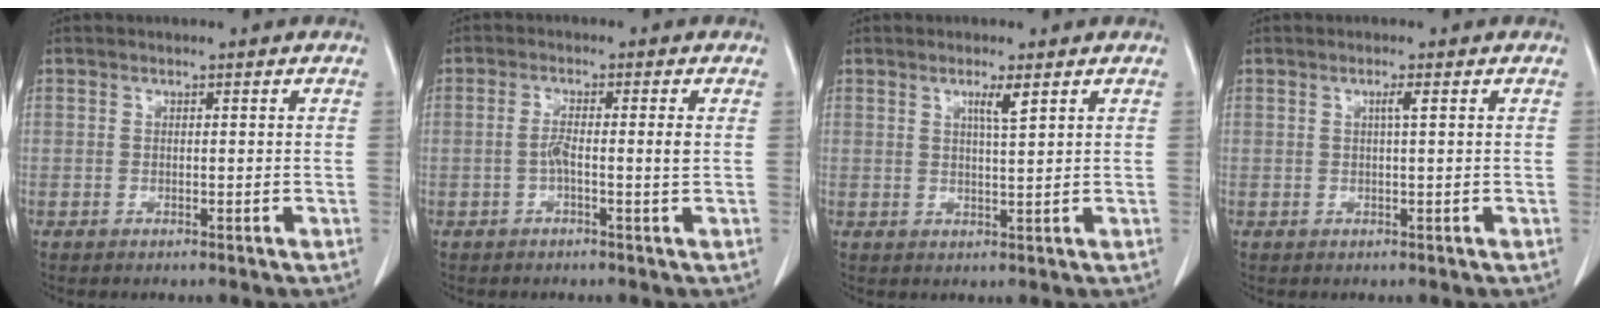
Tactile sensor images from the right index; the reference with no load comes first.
{"total": 3.4, "force": [-0.4, 0.0, 3.4], "torque": [-0.063, 0.002, -0.007]}
{"total": 2.6, "force": [1.4, -0.2, 2.1], "torque": [-0.041, -0.004, 0.024]}
{"total": 1.2, "force": [0.4, -0.2, 1.1], "torque": [-0.021, 0.002, 0.005]}